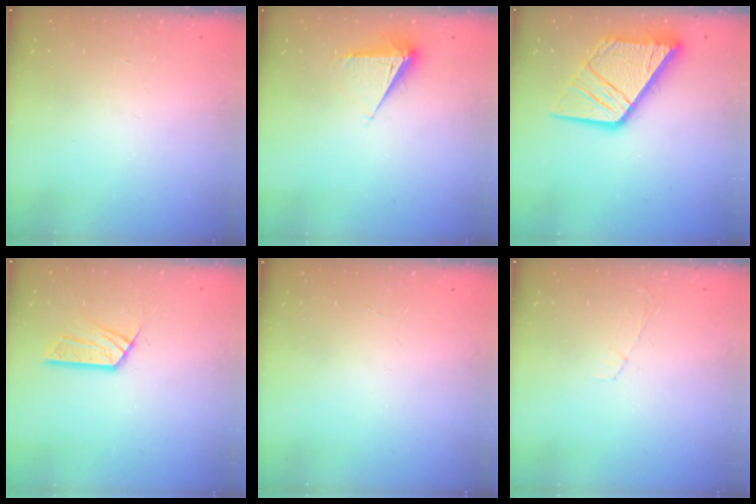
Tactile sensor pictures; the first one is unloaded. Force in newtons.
{"total": 5.7, "press": 5.7, "slide": 0.5}
{"total": 18.2, "press": 18.1, "slide": 2.1}
{"total": 8.2, "press": 8.2, "slide": 0.6}
{"total": 0.0}
{"total": 3.0, "press": 3.0, "slide": 0.4}